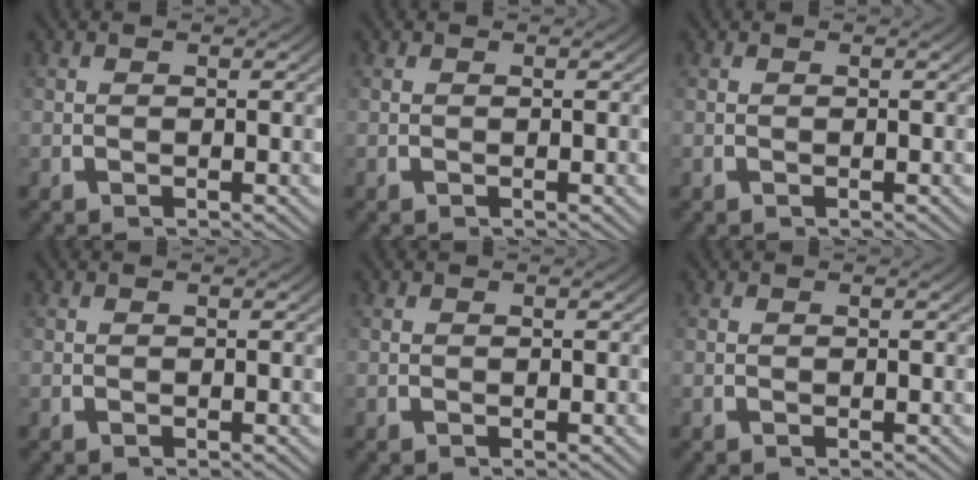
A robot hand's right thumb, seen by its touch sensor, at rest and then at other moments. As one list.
[{"total": 0.0}, {"total": 0.0}, {"total": 0.0}, {"total": 0.0}, {"total": 0.0}]